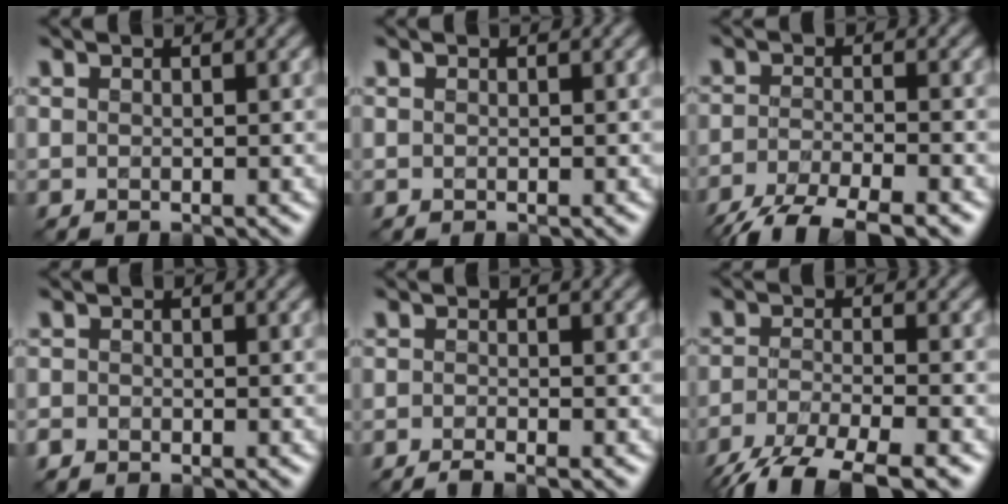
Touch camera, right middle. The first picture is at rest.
{"total": 0.0}
{"total": 6.2, "force": [-4.7, 1.3, 3.7], "torque": [-0.065, -0.009, -0.090]}
{"total": 1.0, "force": [-0.8, 0.5, 0.1], "torque": [0.000, -0.002, -0.018]}
{"total": 1.9, "force": [-1.4, 0.3, 1.3], "torque": [-0.017, -0.003, -0.031]}
{"total": 6.9, "force": [-5.2, 1.6, 4.2], "torque": [-0.077, -0.014, -0.096]}